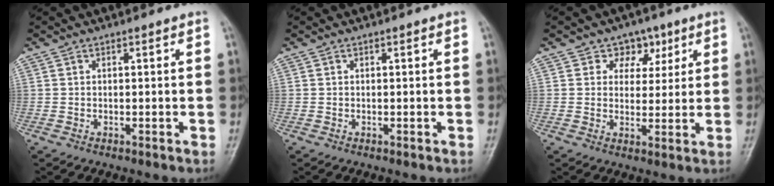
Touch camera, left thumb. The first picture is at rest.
{"total": 0.0}
{"total": 5.7, "force": [3.0, 4.6, 1.6], "torque": [0.016, -0.007, 0.042]}